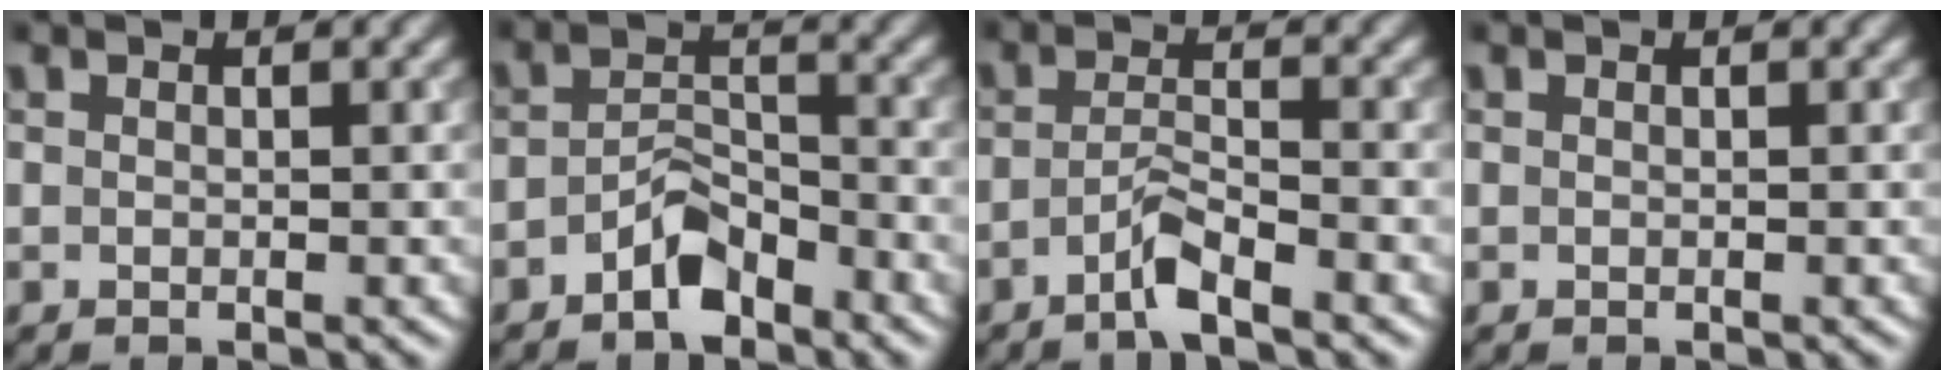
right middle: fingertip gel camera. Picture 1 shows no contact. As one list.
[{"total": 3.4, "force": [-2.4, 1.5, 2.0], "torque": [-0.032, 0.011, -0.047]}, {"total": 2.6, "force": [-1.8, 0.4, 1.9], "torque": [-0.037, 0.008, -0.041]}, {"total": 0.0}]